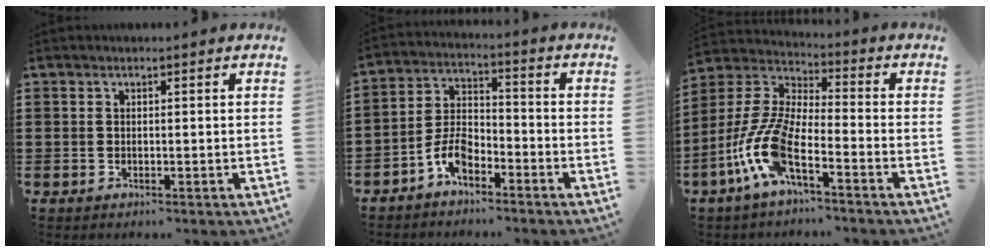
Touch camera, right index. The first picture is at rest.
{"total": 5.8, "force": [-3.7, 2.7, 3.5], "torque": [-0.091, 0.005, -0.076]}
{"total": 10.5, "force": [-5.8, 2.5, 8.4], "torque": [-0.226, -0.029, -0.123]}